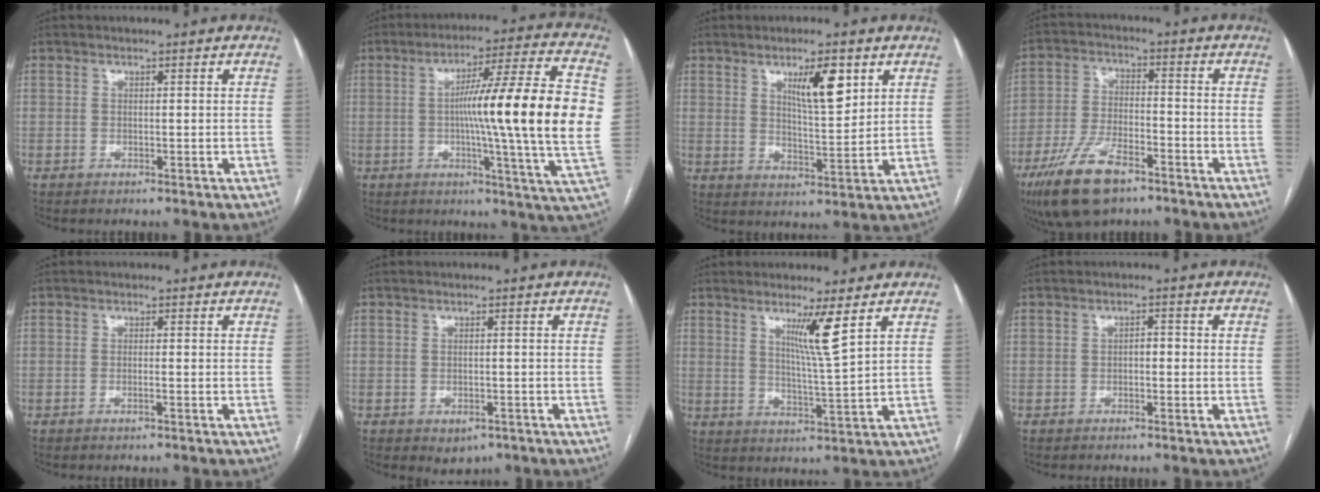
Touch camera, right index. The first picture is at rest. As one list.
[{"total": 22.9, "force": [1.0, -0.7, 22.9], "torque": [-0.279, 0.014, 0.001]}, {"total": 7.7, "force": [3.8, 1.7, 6.4], "torque": [-0.108, -0.004, 0.066]}, {"total": 11.7, "force": [-7.5, 4.4, 7.9], "torque": [-0.165, -0.008, -0.134]}, {"total": 0.8, "force": [-0.4, -0.1, 0.7], "torque": [-0.017, -0.001, -0.006]}, {"total": 2.9, "force": [-1.5, 1.9, 1.6], "torque": [-0.016, 0.000, -0.008]}, {"total": 6.1, "force": [3.2, -1.4, 5.0], "torque": [-0.088, -0.019, 0.058]}, {"total": 1.4, "force": [-0.3, 0.7, 1.2], "torque": [-0.013, 0.006, -0.007]}]